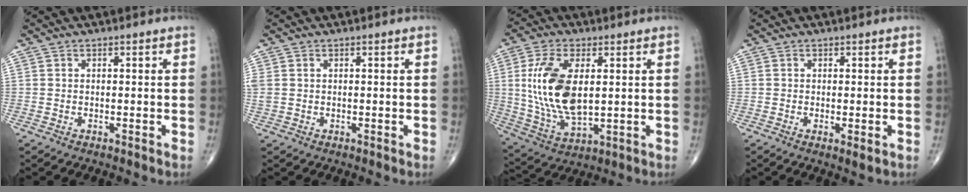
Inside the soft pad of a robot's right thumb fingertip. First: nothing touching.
{"total": 1.9, "force": [0.4, 1.4, 1.2], "torque": [-0.041, 0.010, 0.014]}
{"total": 15.5, "force": [2.3, 7.9, 13.1], "torque": [-0.262, -0.015, 0.053]}
{"total": 1.7, "force": [-0.3, 0.3, 1.6], "torque": [-0.030, -0.008, -0.005]}